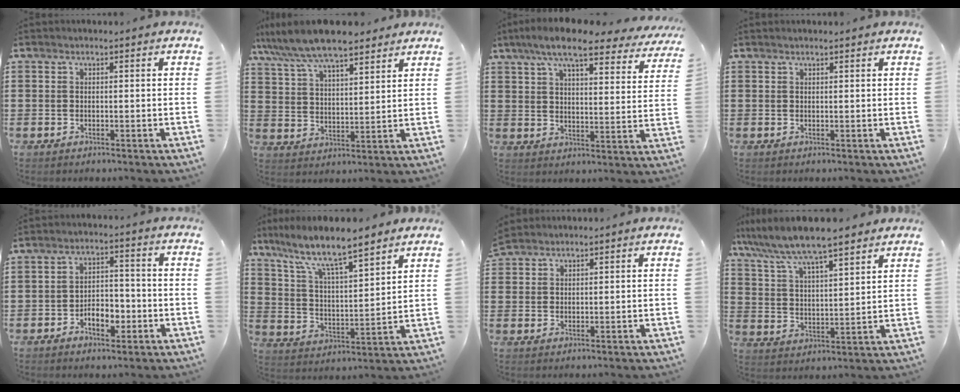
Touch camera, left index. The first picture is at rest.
{"total": 9.1, "force": [7.9, 1.6, 4.3], "torque": [-0.109, -0.021, 0.144]}
{"total": 9.6, "force": [7.8, 1.1, 5.5], "torque": [-0.124, -0.028, 0.136]}
{"total": 0.7, "force": [0.6, 0.0, 0.3], "torque": [-0.006, -0.002, 0.012]}
{"total": 4.9, "force": [-2.3, 2.6, 3.4], "torque": [-0.052, 0.005, -0.044]}
{"total": 8.2, "force": [6.7, 1.3, 4.5], "torque": [-0.116, -0.036, 0.111]}
{"total": 2.1, "force": [2.0, 0.6, 0.0], "torque": [-0.006, 0.002, 0.042]}
{"total": 7.2, "force": [6.4, 0.3, 3.2], "torque": [-0.089, -0.033, 0.108]}